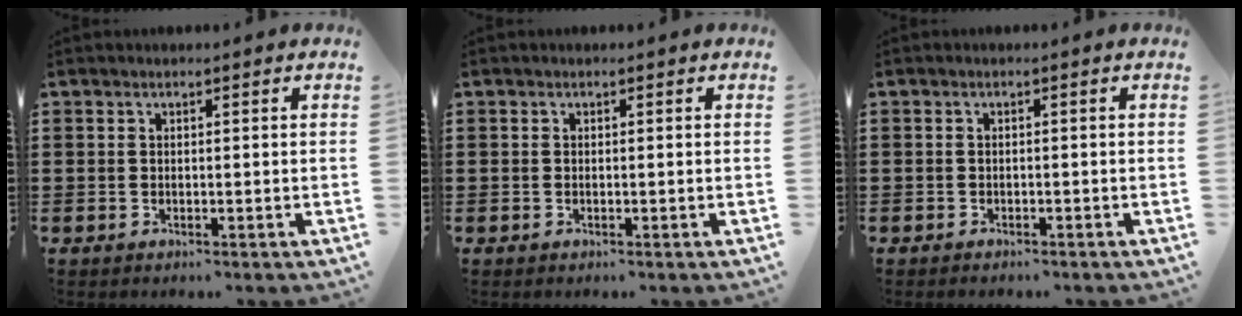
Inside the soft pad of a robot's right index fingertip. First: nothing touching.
{"total": 0.0}
{"total": 0.7, "force": [-0.7, 0.1, -0.1], "torque": [0.000, 0.002, -0.016]}